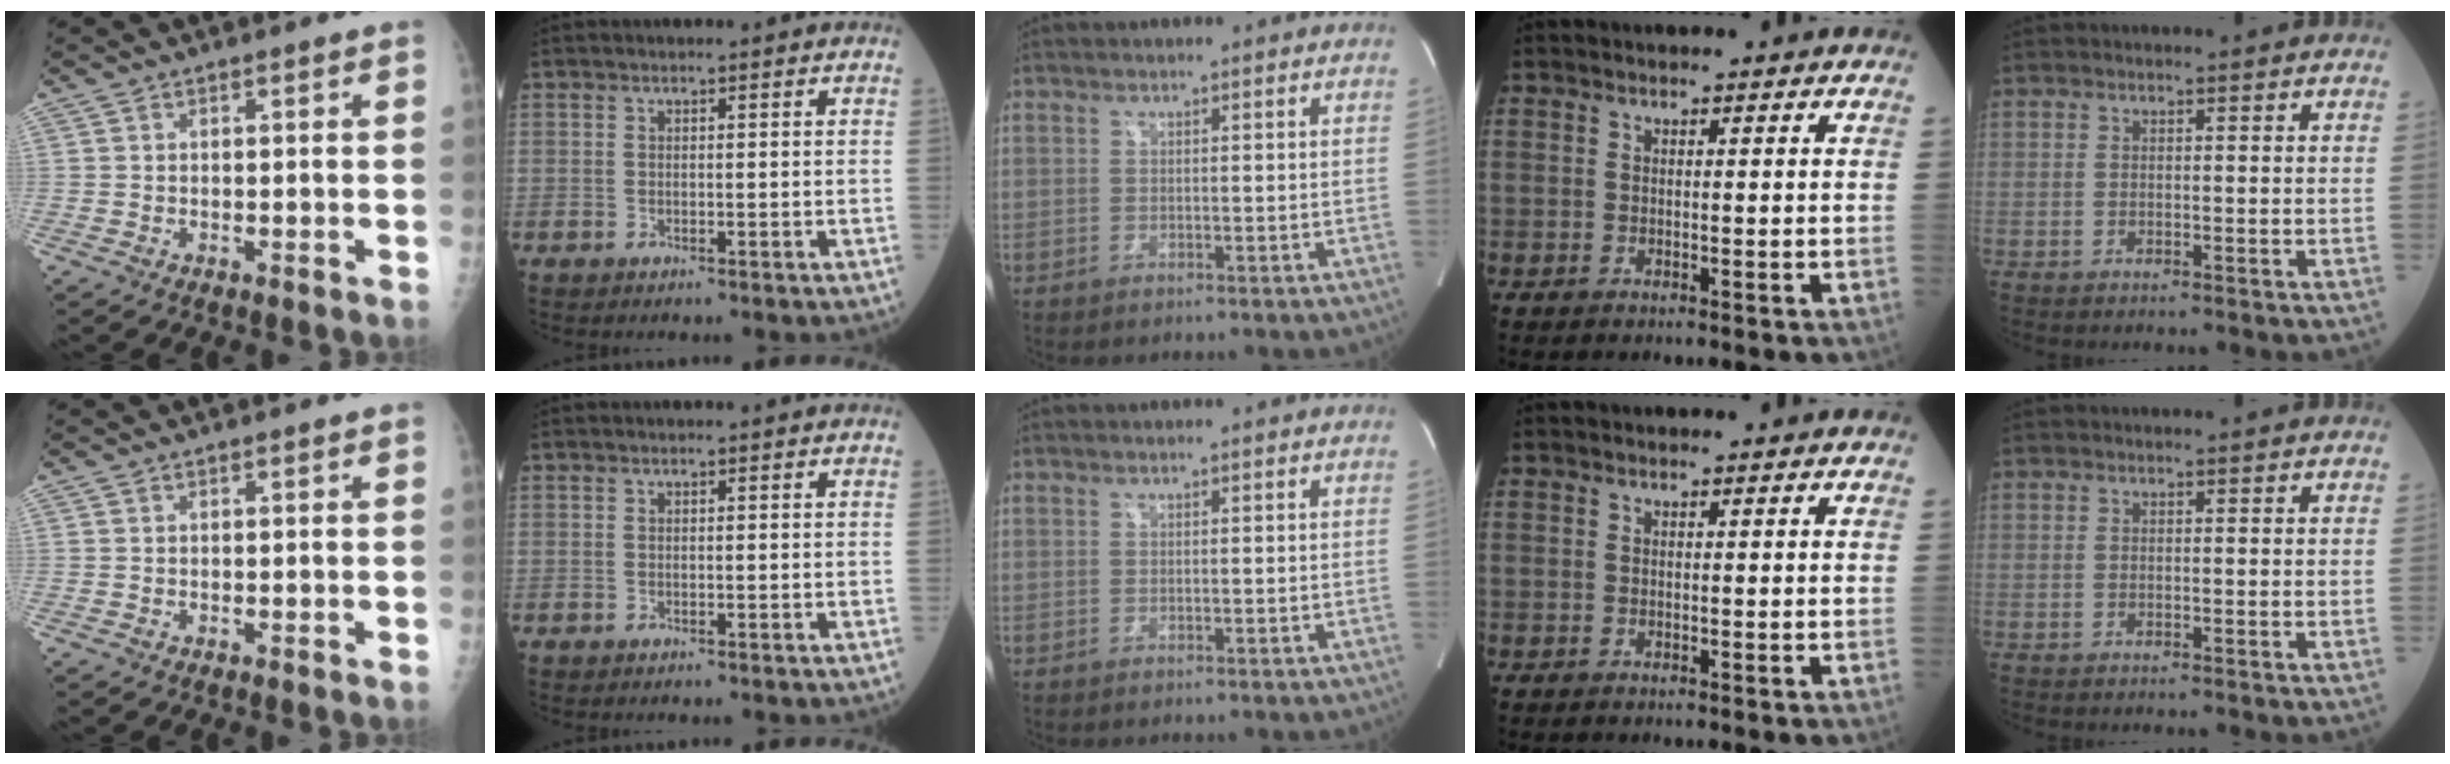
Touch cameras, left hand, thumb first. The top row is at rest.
{}